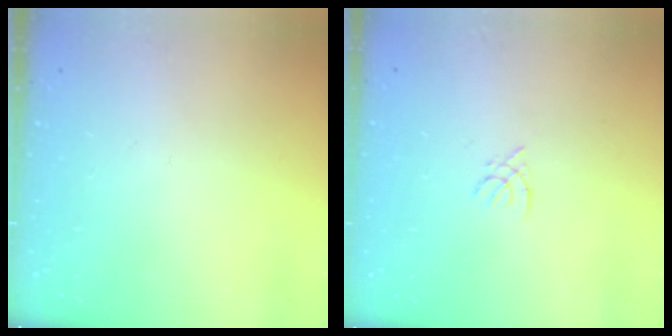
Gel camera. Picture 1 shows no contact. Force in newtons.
{"total": 1.8, "press": 1.8, "slide": 0.4}